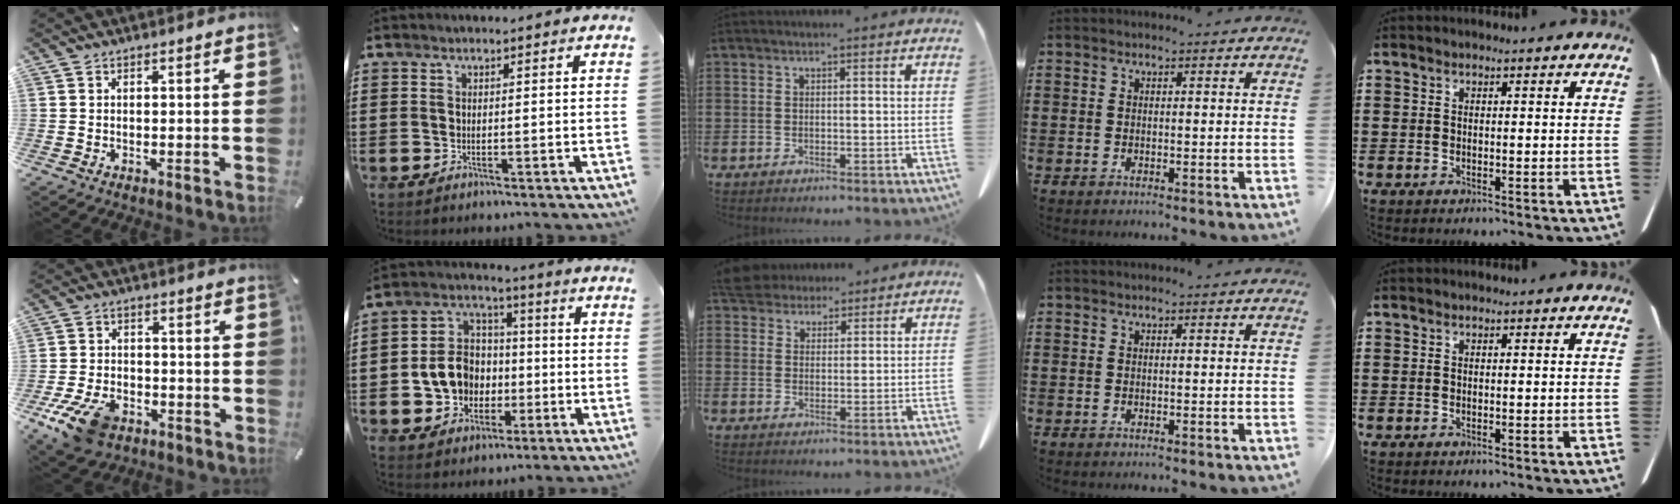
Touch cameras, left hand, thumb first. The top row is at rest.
{"thumb": {"total": 11.1, "force": [-6.1, 7.0, 6.2], "torque": [-0.118, 0.028, -0.110]}, "index": {"total": 9.1, "force": [-1.5, 8.1, 3.9], "torque": [-0.110, 0.023, -0.023]}, "middle": {"total": 5.0, "force": [4.6, 1.6, 0.8], "torque": [-0.036, -0.008, 0.088]}}